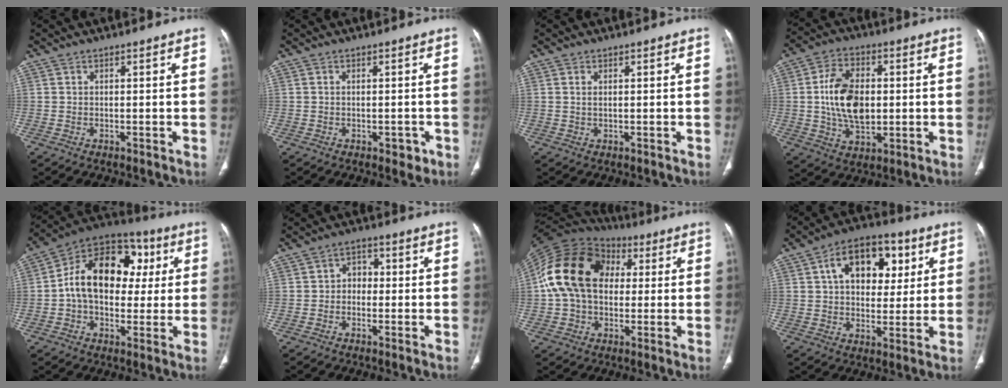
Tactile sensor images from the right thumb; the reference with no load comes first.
{"total": 2.1, "force": [-0.8, 1.3, 1.4], "torque": [-0.009, 0.003, -0.006]}
{"total": 1.0, "force": [0.3, 0.5, 0.9], "torque": [-0.023, 0.003, 0.010]}
{"total": 13.2, "force": [0.5, 8.3, 10.2], "torque": [-0.167, 0.003, 0.014]}
{"total": 19.2, "force": [2.5, 13.4, 13.5], "torque": [-0.182, 0.033, 0.029]}
{"total": 3.6, "force": [-0.3, 3.0, 2.0], "torque": [-0.006, 0.016, -0.016]}
{"total": 19.1, "force": [2.5, 14.0, 12.8], "torque": [-0.240, 0.034, 0.036]}
{"total": 15.1, "force": [4.8, 9.9, 10.4], "torque": [-0.116, 0.004, 0.073]}